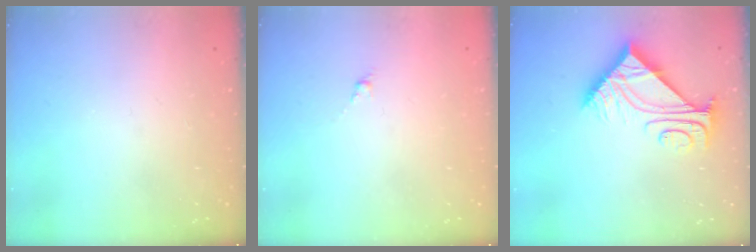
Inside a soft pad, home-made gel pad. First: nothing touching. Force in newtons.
{"total": 0.0}
{"total": 9.0, "press": 8.9, "slide": 1.0}